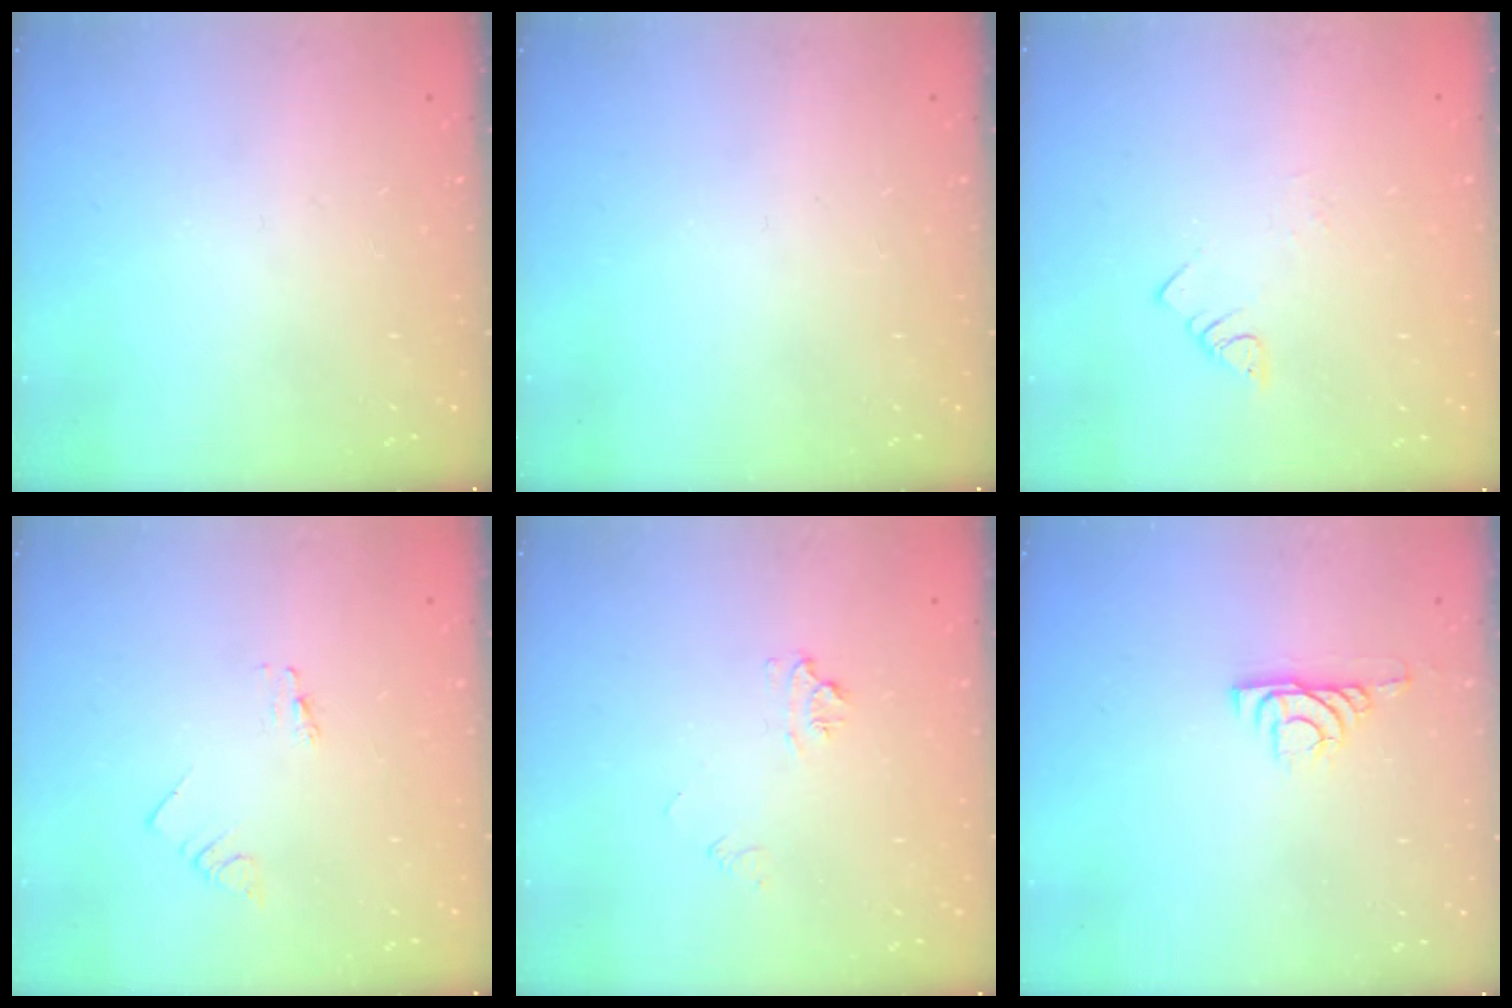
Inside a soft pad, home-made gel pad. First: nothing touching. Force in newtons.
{"total": 0.0}
{"total": 2.6, "press": 2.6, "slide": 0.3}
{"total": 0.0}
{"total": 4.6, "press": 4.5, "slide": 0.6}
{"total": 5.4, "press": 5.4, "slide": 0.7}